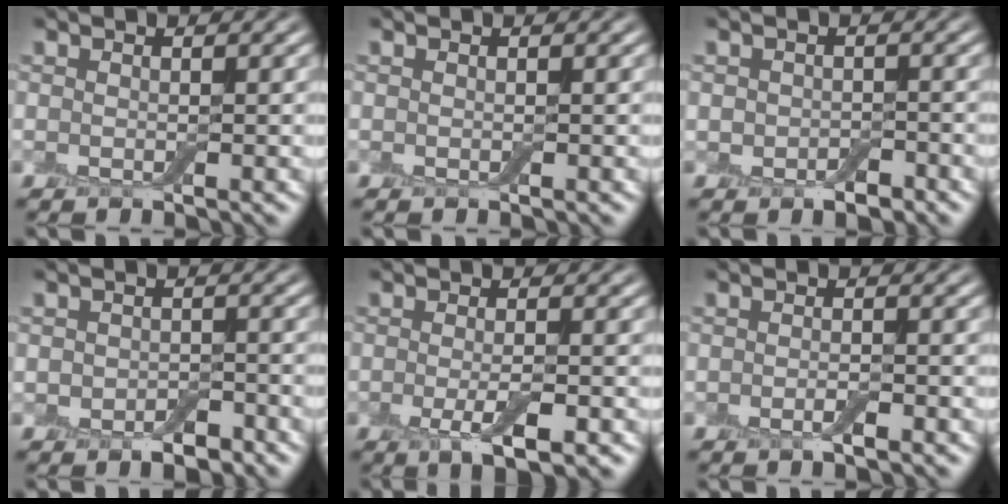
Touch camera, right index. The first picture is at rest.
{"total": 0.0}
{"total": 2.3, "force": [-0.9, 1.5, 1.4], "torque": [-0.021, -0.006, -0.018]}
{"total": 2.7, "force": [-1.3, 1.7, 1.6], "torque": [-0.023, -0.006, -0.023]}
{"total": 3.3, "force": [-1.2, 0.8, 3.0], "torque": [-0.057, -0.009, -0.020]}
{"total": 1.2, "force": [-0.6, 0.2, 1.0], "torque": [-0.017, -0.004, -0.011]}